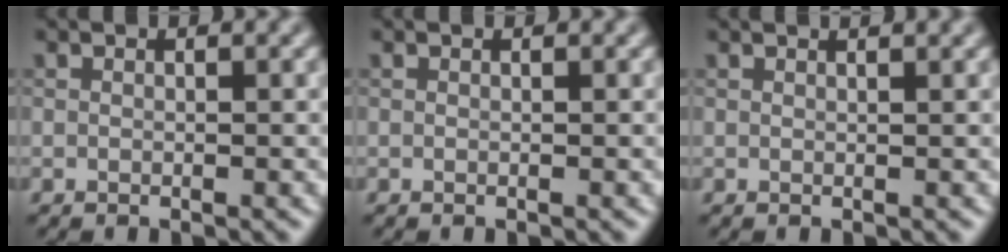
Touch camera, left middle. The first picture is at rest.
{"total": 0.0}
{"total": 1.7, "force": [1.3, 0.5, 0.9], "torque": [-0.007, 0.003, 0.005]}